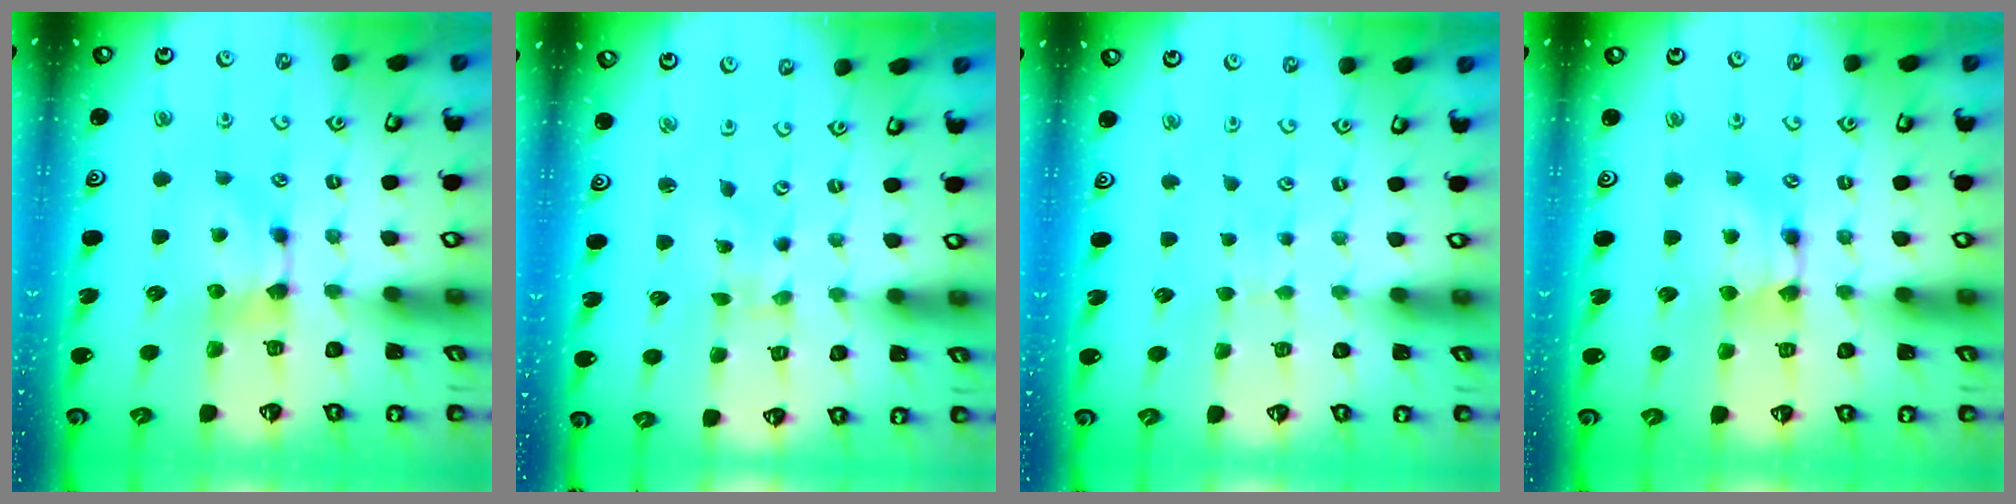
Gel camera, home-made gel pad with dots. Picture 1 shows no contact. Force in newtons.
{"total": 5.9, "press": 5.8, "slide": 0.7}
{"total": 3.5, "press": 3.5, "slide": 0.4}
{"total": 1.7, "press": 1.7, "slide": 0.1}